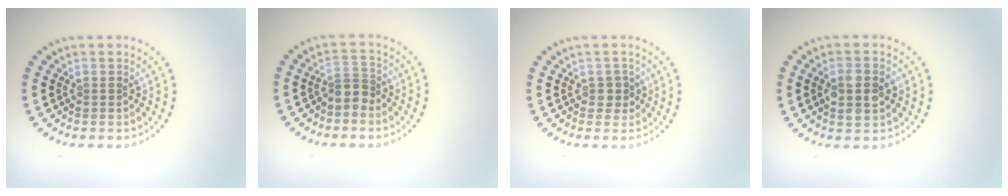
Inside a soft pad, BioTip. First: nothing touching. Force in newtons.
{"total": 2.2, "press": 1.7, "slide": 1.3}
{"total": 1.3, "press": 1.1, "slide": 0.6}
{"total": 3.2, "press": 3.2, "slide": 0.1}